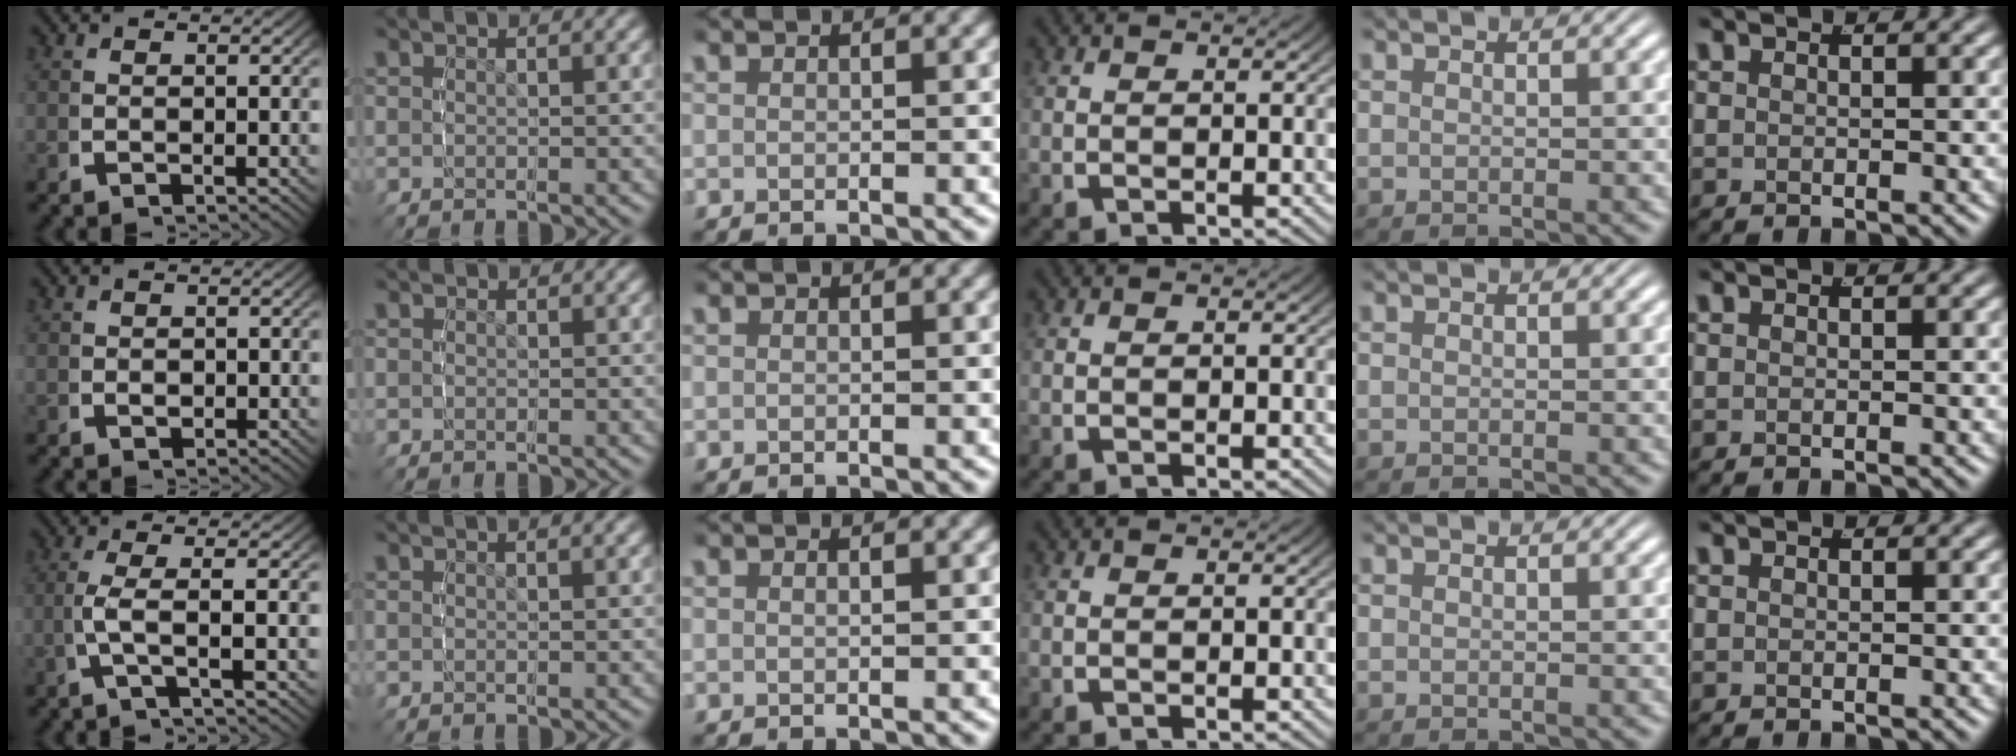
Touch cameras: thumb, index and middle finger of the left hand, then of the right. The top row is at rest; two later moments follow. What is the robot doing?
{"motion": "lift_and_place", "object": "tape"}